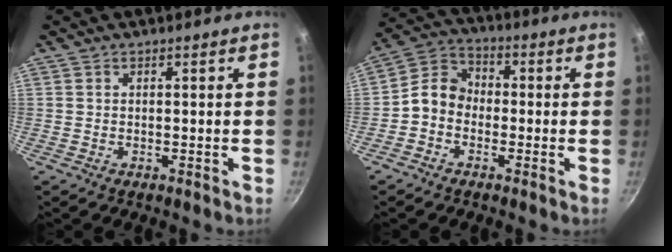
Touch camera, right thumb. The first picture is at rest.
{"total": 6.9, "force": [-1.8, 5.6, 3.6], "torque": [-0.045, 0.029, -0.058]}